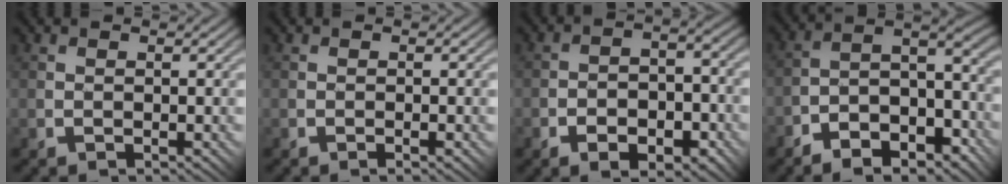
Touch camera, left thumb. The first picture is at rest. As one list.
[{"total": 1.1, "force": [-0.5, 0.3, 1.0], "torque": [-0.010, 0.003, -0.005]}, {"total": 6.7, "force": [-3.3, 3.5, 4.7], "torque": [-0.076, -0.008, -0.051]}, {"total": 9.7, "force": [-6.2, 4.2, 6.2], "torque": [-0.101, -0.006, -0.111]}]